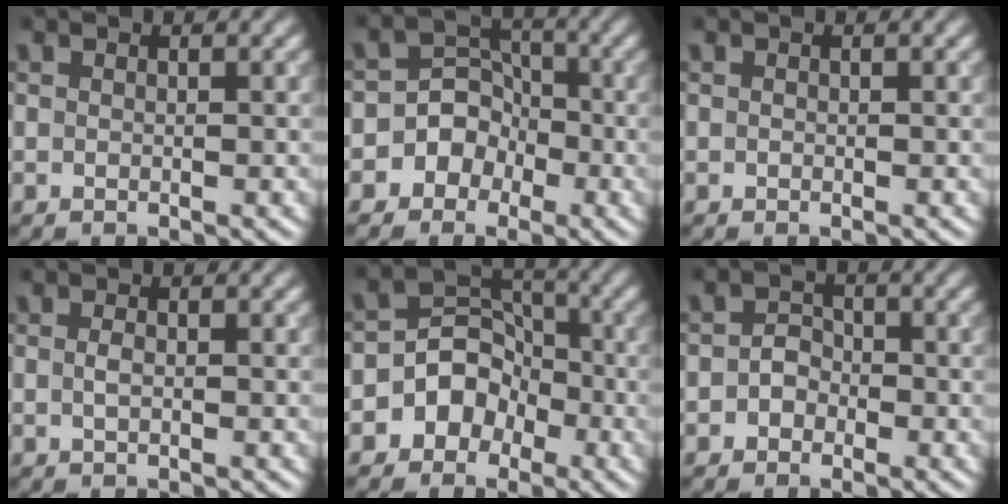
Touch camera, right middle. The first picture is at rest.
{"total": 6.2, "force": [-2.7, 5.4, 0.9], "torque": [0.013, 0.017, -0.068]}
{"total": 0.0}
{"total": 0.8, "force": [0.0, 0.3, 0.7], "torque": [-0.017, -0.001, -0.001]}
{"total": 5.5, "force": [-2.5, 4.6, 1.6], "torque": [0.011, 0.017, -0.072]}
{"total": 1.9, "force": [-0.7, 1.6, 0.7], "torque": [-0.004, 0.004, -0.019]}